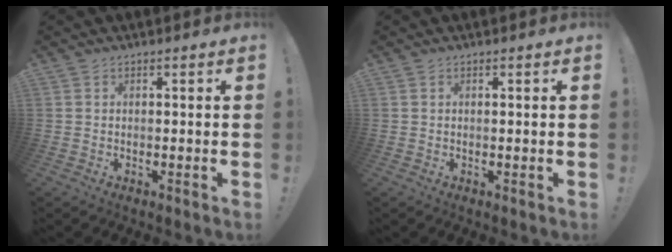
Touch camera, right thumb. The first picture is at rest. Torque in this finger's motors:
{"motor_torque": [0.05, -0.10, -0.20, 0.08, -0.02]}